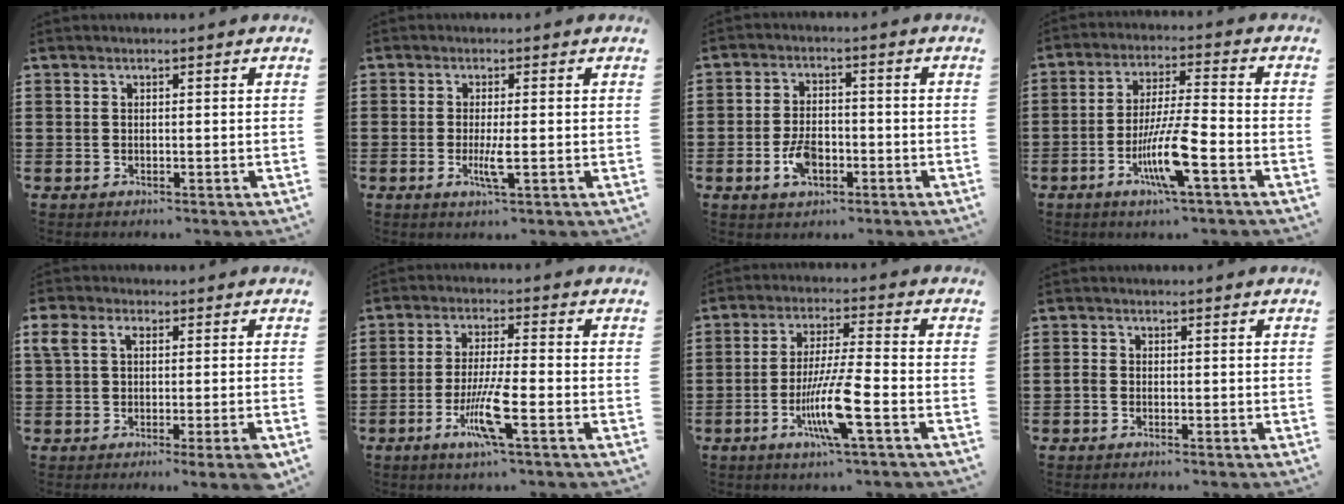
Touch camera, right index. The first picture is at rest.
{"total": 3.5, "force": [-0.9, 0.2, 3.3], "torque": [-0.065, -0.010, -0.019]}
{"total": 5.2, "force": [-2.1, 2.9, 3.8], "torque": [-0.083, 0.002, -0.042]}
{"total": 9.6, "force": [-4.1, 1.1, 8.6], "torque": [-0.171, -0.010, -0.078]}
{"total": 4.0, "force": [-0.2, 1.2, 3.8], "torque": [-0.076, -0.001, -0.005]}
{"total": 7.8, "force": [-3.3, 0.7, 7.1], "torque": [-0.139, -0.015, -0.062]}
{"total": 10.0, "force": [-3.9, 0.7, 9.2], "torque": [-0.182, -0.014, -0.075]}
{"total": 0.9, "force": [-0.7, 0.4, 0.4], "torque": [-0.009, -0.002, -0.012]}